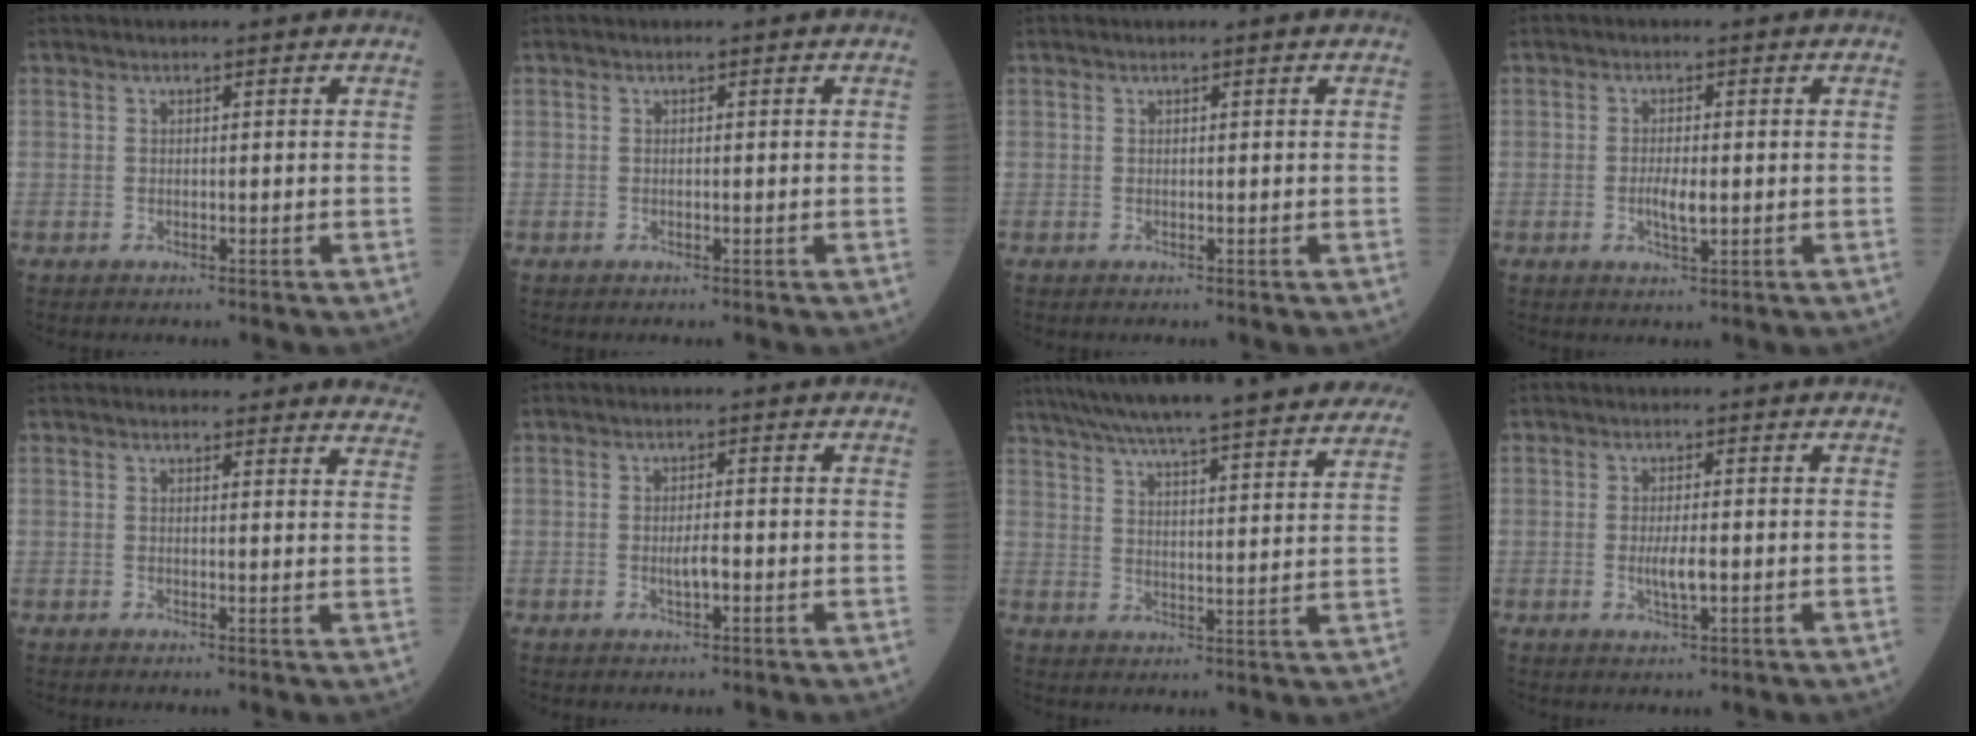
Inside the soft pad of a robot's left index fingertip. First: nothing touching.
{"total": 0.0}
{"total": 0.9, "force": [0.7, 0.3, 0.5], "torque": [-0.010, 0.011, 0.011]}
{"total": 3.2, "force": [-0.4, 1.0, 3.0], "torque": [-0.061, -0.003, -0.004]}
{"total": 13.9, "force": [13.2, 3.3, 2.5], "torque": [0.004, -0.027, 0.129]}
{"total": 2.3, "force": [-0.5, 0.7, 2.1], "torque": [-0.041, 0.000, -0.006]}
{"total": 32.2, "force": [28.3, 3.7, 14.8], "torque": [-0.248, -0.013, 0.373]}
{"total": 3.2, "force": [-0.4, 0.9, 3.1], "torque": [-0.063, -0.004, -0.003]}